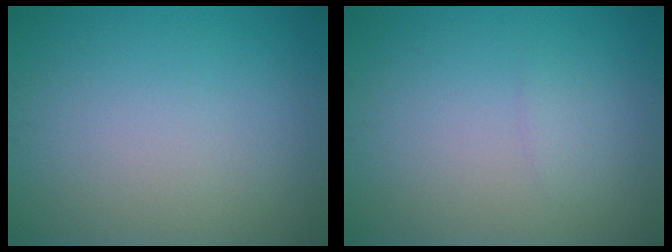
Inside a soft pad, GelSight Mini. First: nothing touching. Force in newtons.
{"total": 0.8, "press": 0.8, "slide": 0.1}